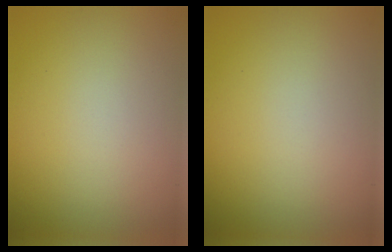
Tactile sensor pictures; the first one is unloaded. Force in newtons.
{"total": 0.0}